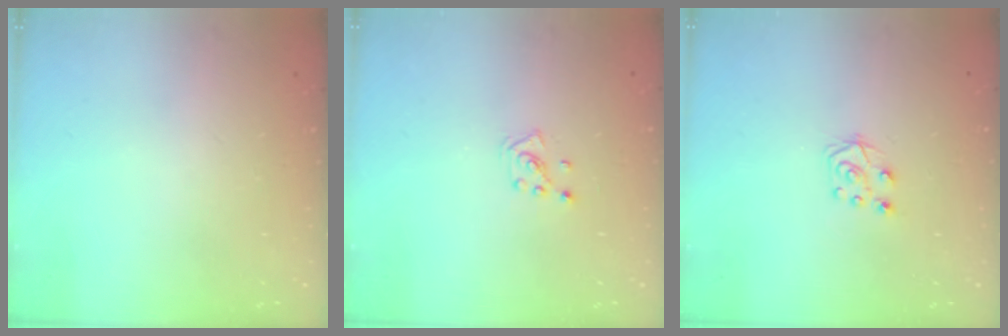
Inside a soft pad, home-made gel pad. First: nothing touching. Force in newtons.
{"total": 2.6, "press": 2.6, "slide": 0.5}
{"total": 5.7, "press": 5.7, "slide": 0.5}